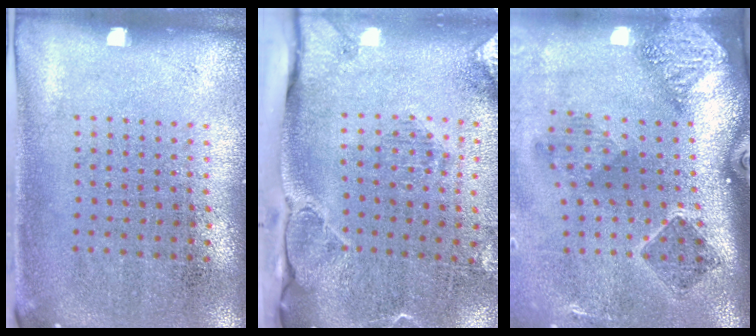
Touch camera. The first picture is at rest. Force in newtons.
{"total": 2.9, "press": 2.2, "slide": 1.8}
{"total": 2.7, "press": 1.8, "slide": 2.1}